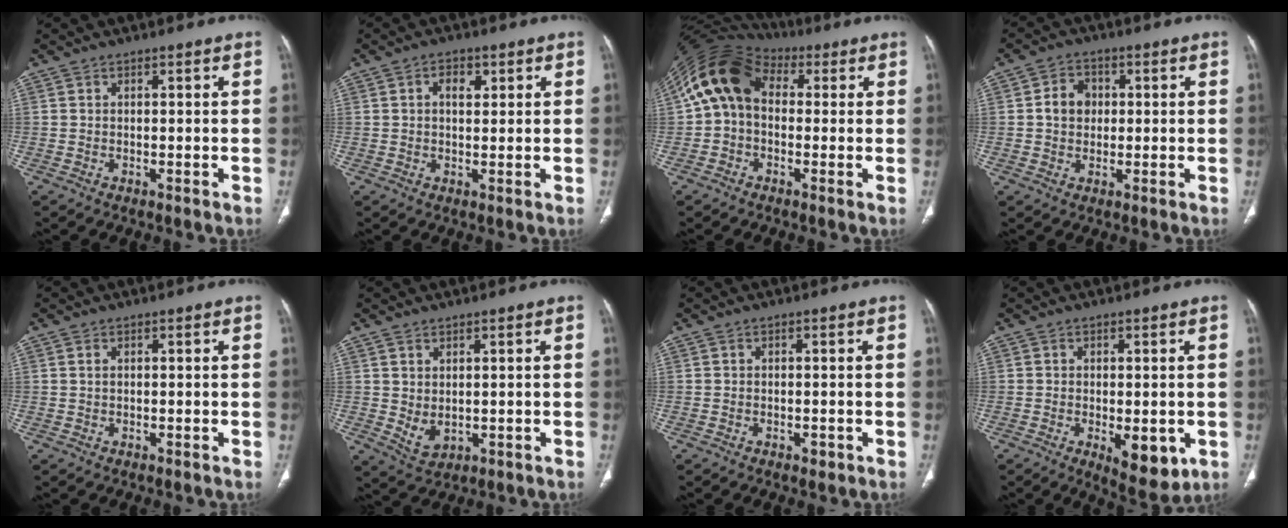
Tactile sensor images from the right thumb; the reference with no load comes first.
{"total": 3.5, "force": [1.2, 2.1, 2.5], "torque": [-0.033, 0.000, 0.019]}
{"total": 12.3, "force": [1.6, 9.0, 8.2], "torque": [-0.144, 0.038, 0.015]}
{"total": 5.3, "force": [0.5, 4.4, 2.9], "torque": [-0.033, 0.010, 0.004]}
{"total": 1.0, "force": [0.4, 0.5, 0.7], "torque": [-0.017, 0.003, 0.009]}
{"total": 3.7, "force": [0.3, 2.5, 2.8], "torque": [-0.049, -0.010, 0.022]}
{"total": 1.2, "force": [-0.6, 0.8, 0.8], "torque": [-0.007, 0.000, -0.007]}
{"total": 8.2, "force": [-2.3, 3.7, 6.9], "torque": [-0.082, -0.012, -0.022]}